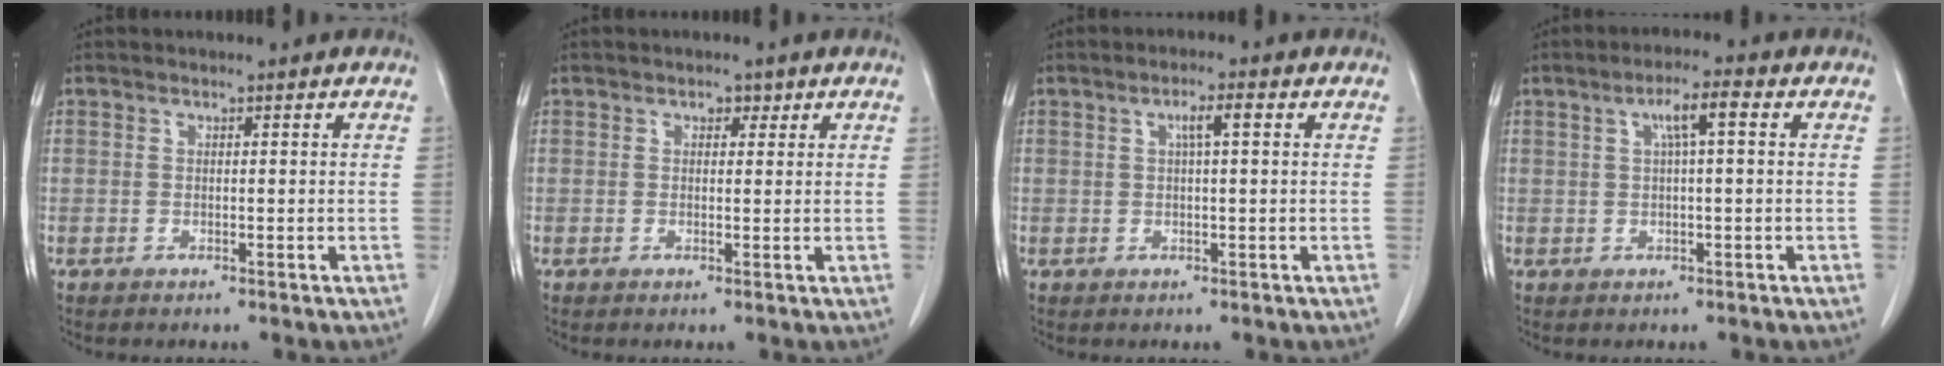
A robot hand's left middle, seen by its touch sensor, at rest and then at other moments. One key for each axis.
{"total": 1.2, "fx": 0.7, "fy": 0.9, "fz": 0.4, "tx": -0.002, "ty": 0.004, "tz": 0.008}
{"total": 2.4, "fx": 0.7, "fy": 0.2, "fz": 2.3, "tx": -0.040, "ty": 0.006, "tz": 0.012}
{"total": 3.9, "fx": 1.1, "fy": 0.3, "fz": 3.8, "tx": -0.066, "ty": 0.012, "tz": 0.019}